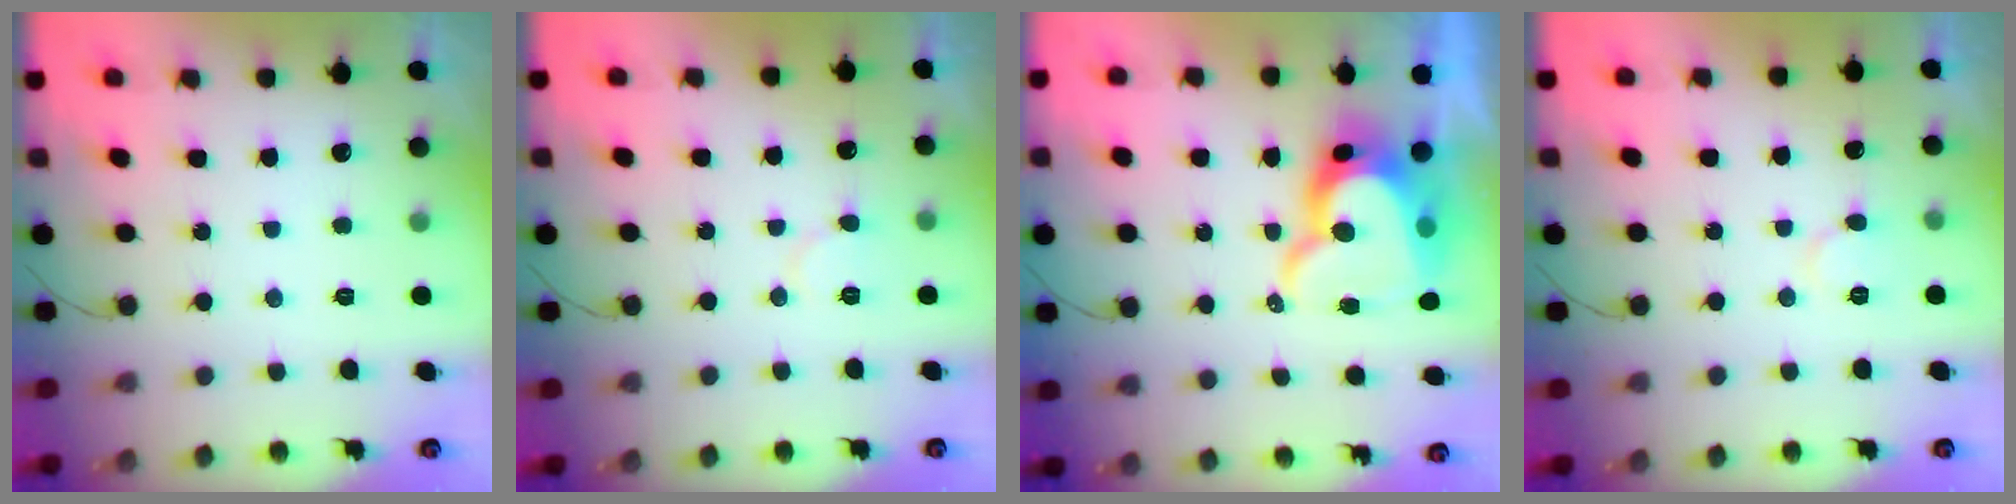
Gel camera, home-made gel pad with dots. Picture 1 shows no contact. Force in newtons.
{"total": 6.7, "press": 6.7, "slide": 0.7}
{"total": 17.8, "press": 17.7, "slide": 1.7}
{"total": 6.1, "press": 6.1, "slide": 0.5}